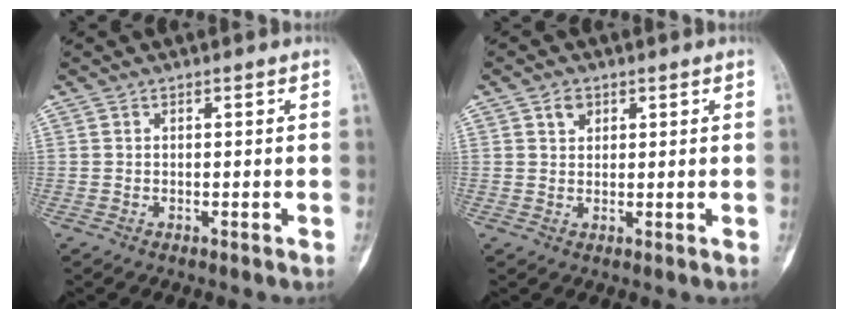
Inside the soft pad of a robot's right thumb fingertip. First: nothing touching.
{"total": 2.5, "force": [1.3, 1.9, 1.1], "torque": [-0.007, -0.005, 0.019]}